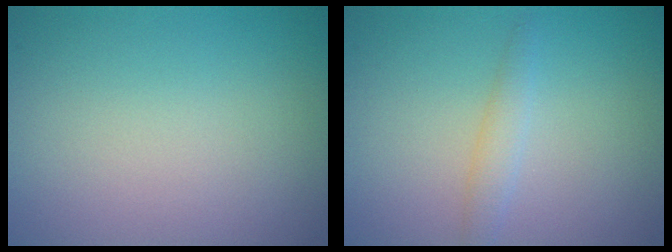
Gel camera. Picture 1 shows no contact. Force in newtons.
{"total": 1.5, "press": 1.5, "slide": 0.0}